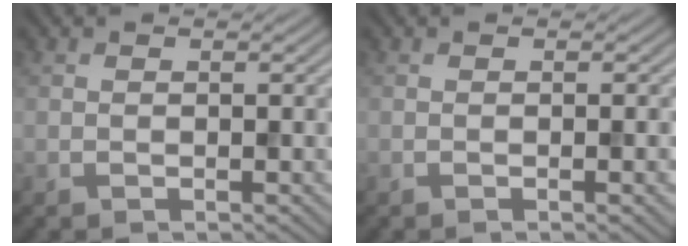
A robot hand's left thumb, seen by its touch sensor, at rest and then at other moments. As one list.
[{"total": 1.1, "force": [-0.2, -0.5, 1.0], "torque": [-0.009, 0.002, -0.004]}]